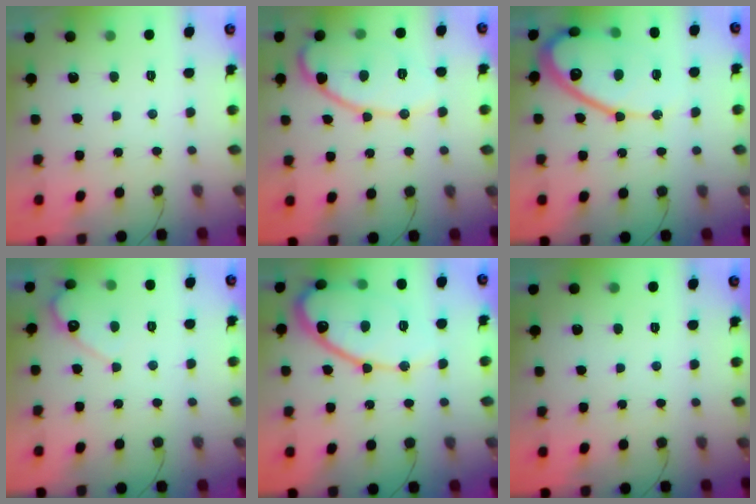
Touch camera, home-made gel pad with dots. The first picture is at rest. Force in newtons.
{"total": 11.9, "press": 11.8, "slide": 0.5}
{"total": 15.4, "press": 15.4, "slide": 1.3}
{"total": 5.3, "press": 5.3, "slide": 0.2}
{"total": 15.4, "press": 15.3, "slide": 1.2}
{"total": 0.0}